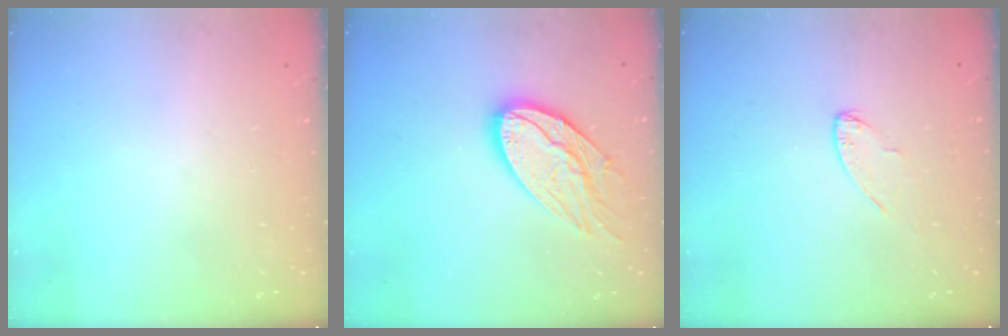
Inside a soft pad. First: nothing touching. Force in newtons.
{"total": 15.0, "press": 15.0, "slide": 1.0}
{"total": 3.6, "press": 3.6, "slide": 0.4}